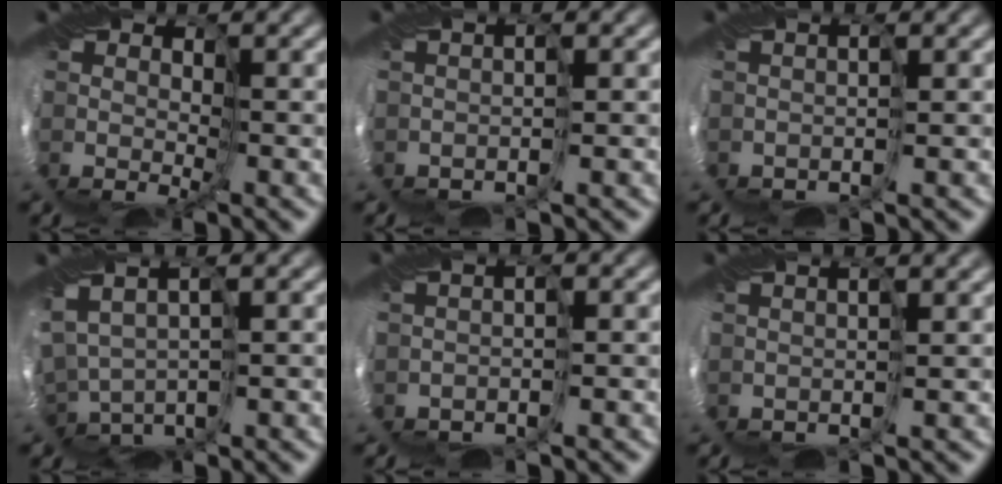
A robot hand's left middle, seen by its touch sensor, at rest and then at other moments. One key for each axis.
{"total": 1.3, "fx": -1.1, "fy": -0.6, "fz": -0.3, "tx": -0.005, "ty": -0.001, "tz": -0.020}
{"total": 1.0, "fx": -0.9, "fy": -0.4, "fz": -0.1, "tx": -0.012, "ty": 0.000, "tz": -0.015}
{"total": 3.1, "fx": -0.3, "fy": 1.9, "fz": 2.4, "tx": -0.075, "ty": 0.000, "tz": 0.016}
{"total": 1.5, "fx": -1.1, "fy": -0.8, "fz": -0.7, "tx": 0.007, "ty": 0.002, "tz": -0.022}
{"total": 0.6, "fx": 0.1, "fy": -0.6, "fz": 0.3, "tx": -0.014, "ty": 0.009, "tz": 0.007}